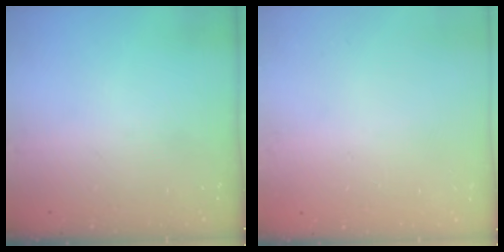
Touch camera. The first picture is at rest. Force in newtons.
{"total": 0.0}